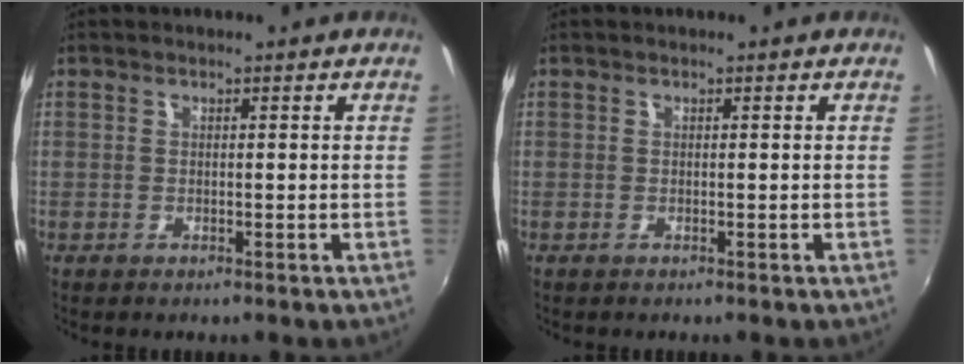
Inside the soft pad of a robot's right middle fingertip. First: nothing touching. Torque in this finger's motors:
{"motor_torque": [-0.16, 0.05, 0.00, 0.00]}